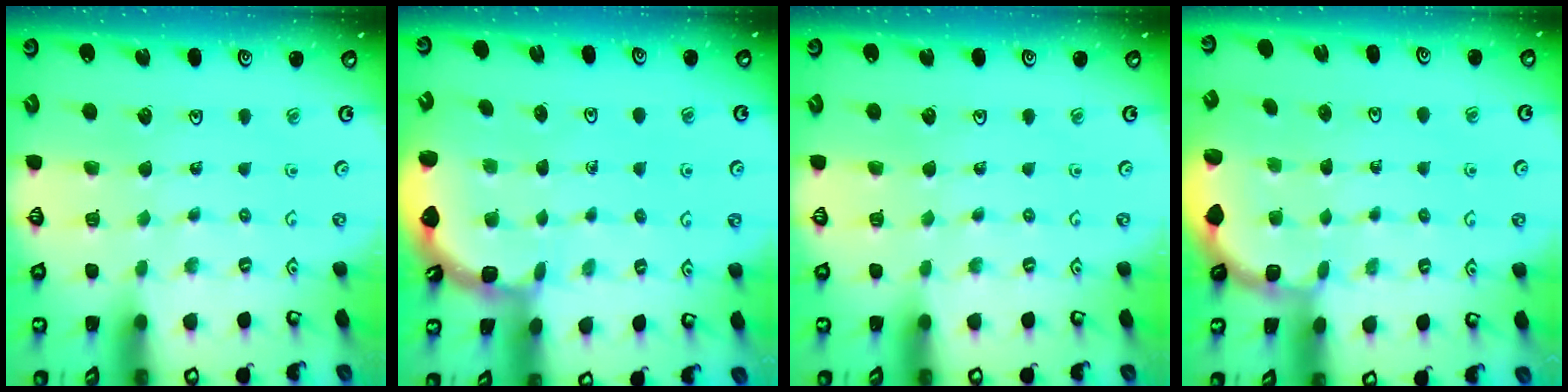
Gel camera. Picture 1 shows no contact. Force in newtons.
{"total": 2.0, "press": 2.0, "slide": 0.2}
{"total": 0.0}
{"total": 1.8, "press": 1.7, "slide": 0.7}